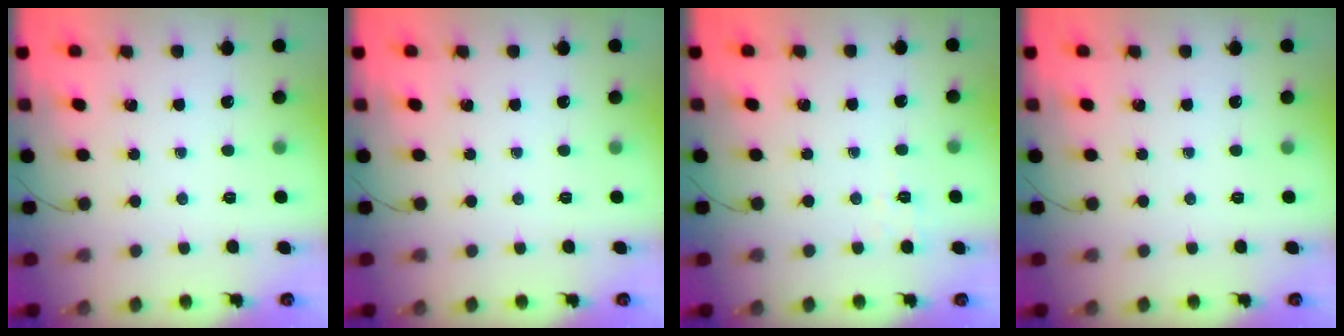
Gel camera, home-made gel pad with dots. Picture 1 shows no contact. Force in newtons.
{"total": 0.0}
{"total": 3.0, "press": 2.5, "slide": 1.8}
{"total": 0.0}